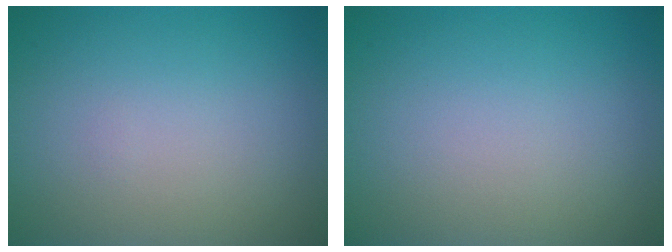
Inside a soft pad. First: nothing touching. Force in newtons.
{"total": 0.0}